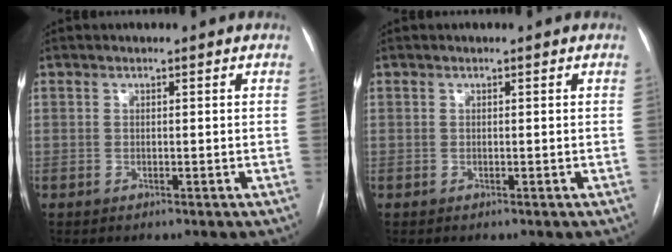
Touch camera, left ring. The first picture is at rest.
{"total": 0.0}